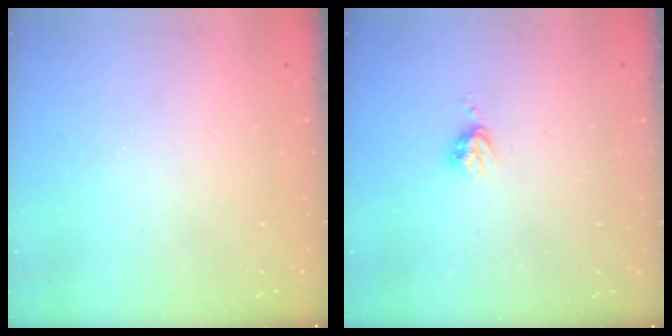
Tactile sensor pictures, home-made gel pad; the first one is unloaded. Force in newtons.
{"total": 4.0, "press": 3.9, "slide": 0.6}